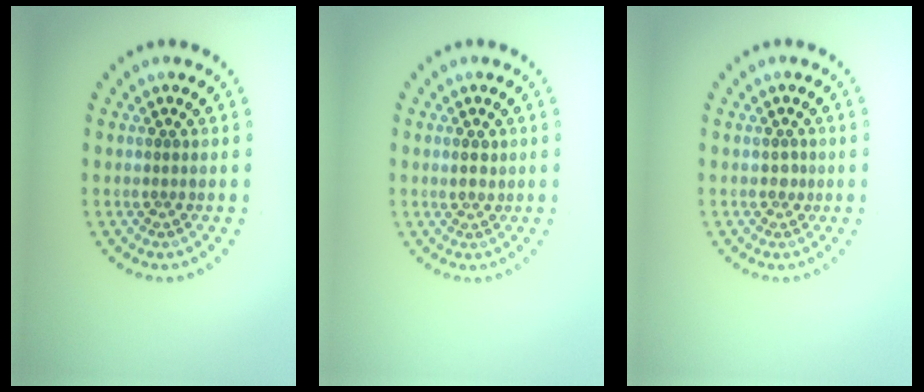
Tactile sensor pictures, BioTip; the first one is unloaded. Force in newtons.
{"total": 1.1, "press": 1.0, "slide": 0.5}
{"total": 0.7, "press": 0.6, "slide": 0.3}